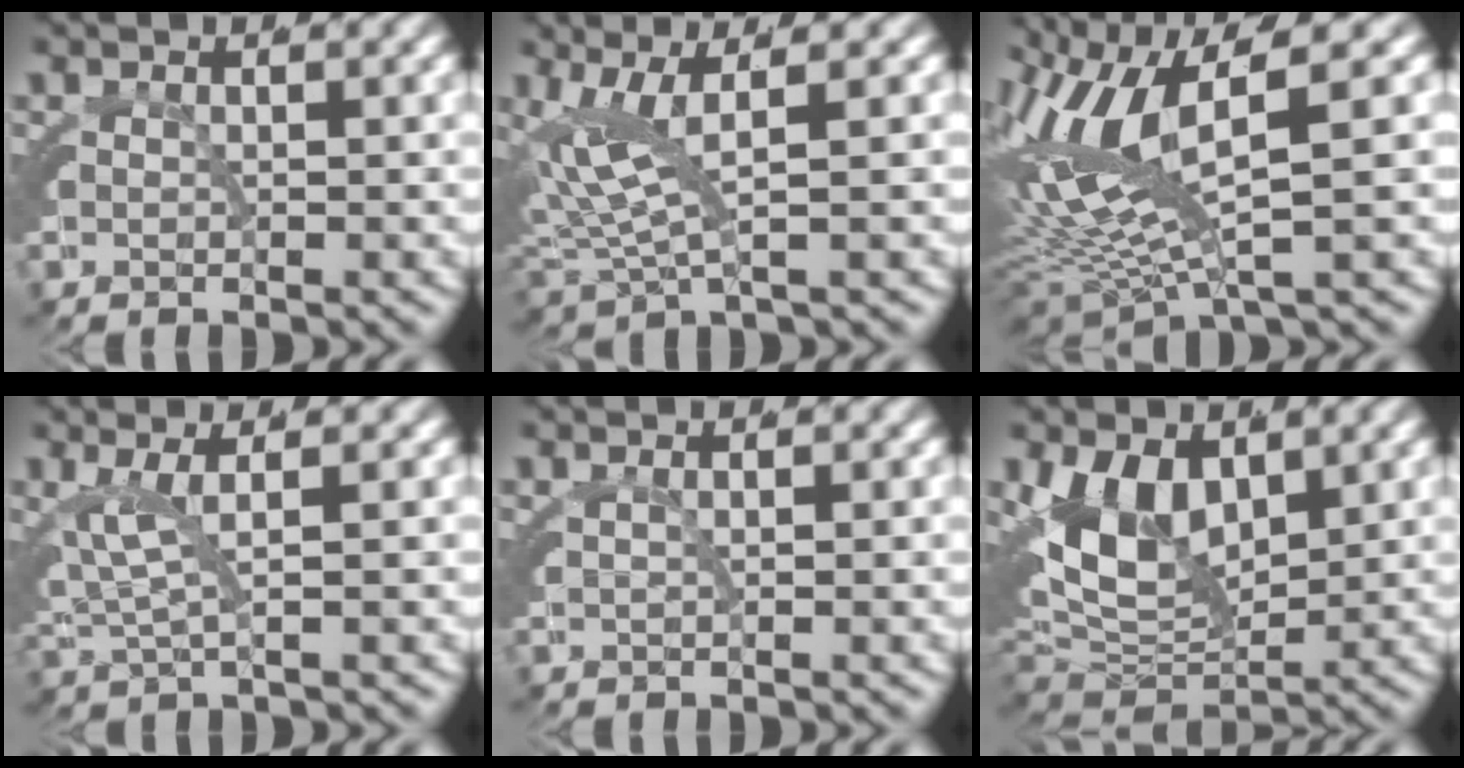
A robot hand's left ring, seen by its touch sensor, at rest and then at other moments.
{"total": 4.5, "force": [2.0, 1.0, 3.9], "torque": [-0.086, 0.001, 0.041]}
{"total": 8.6, "force": [1.1, 3.9, 7.6], "torque": [-0.152, -0.007, 0.027]}
{"total": 3.2, "force": [1.5, 0.0, 2.8], "torque": [-0.058, -0.002, 0.032]}
{"total": 0.9, "force": [0.5, -0.7, 0.2], "torque": [-0.002, 0.000, 0.014]}
{"total": 9.1, "force": [1.8, 6.3, 6.4], "torque": [-0.132, -0.009, 0.035]}